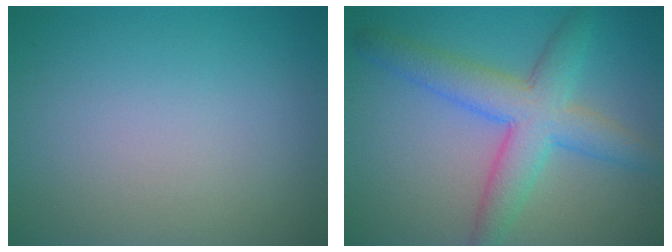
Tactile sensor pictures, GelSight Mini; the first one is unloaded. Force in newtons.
{"total": 6.1, "press": 6.1, "slide": 0.2}